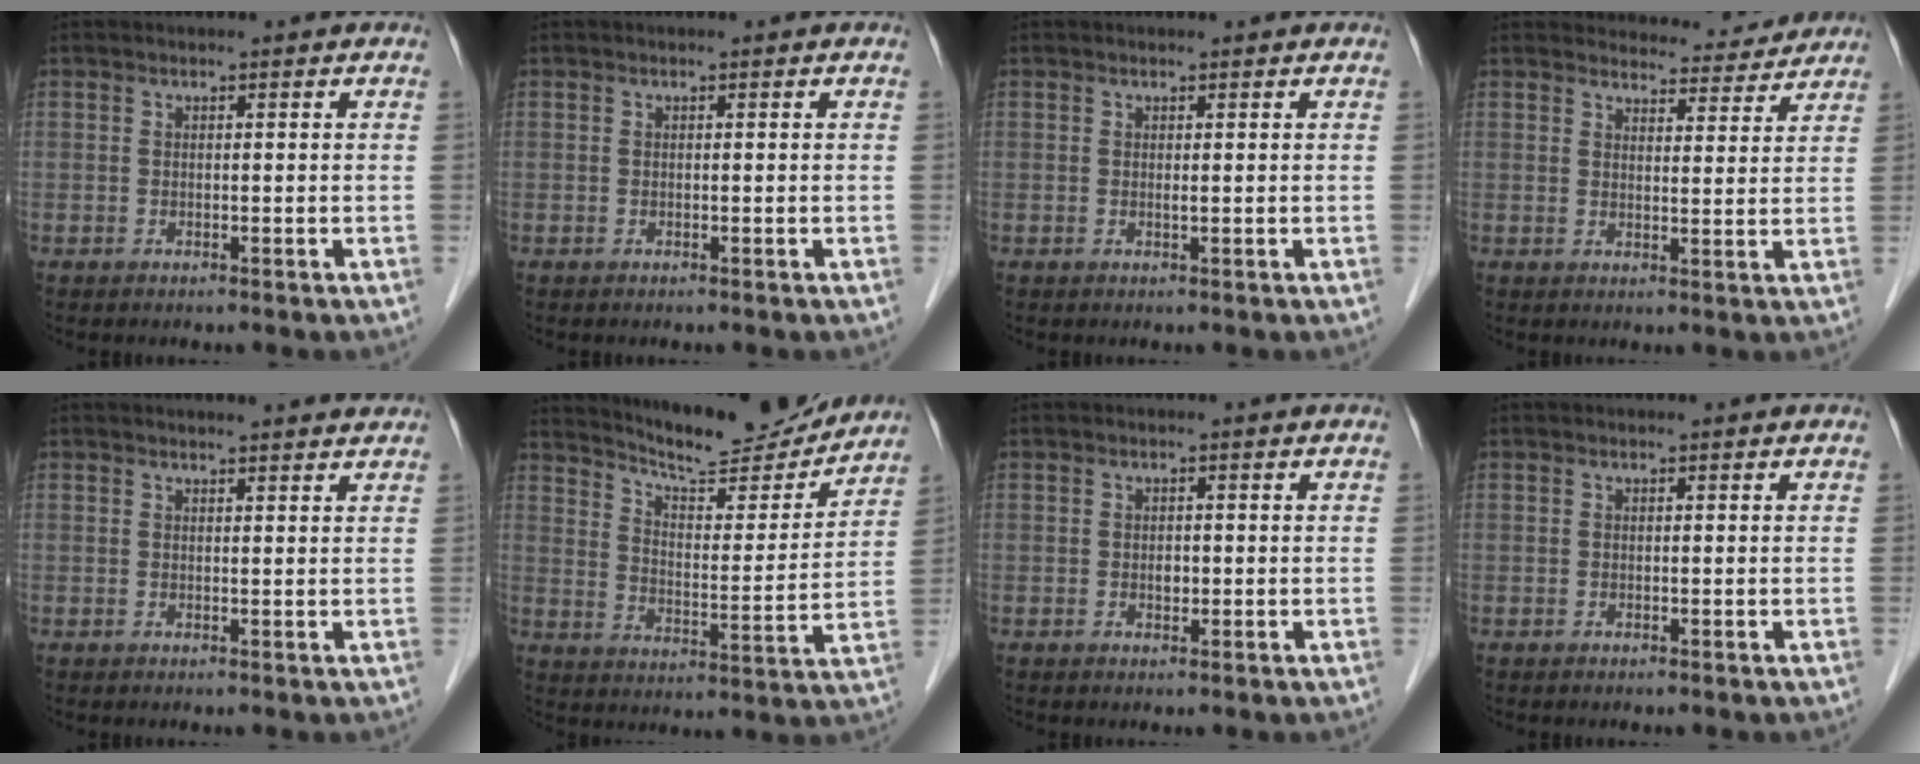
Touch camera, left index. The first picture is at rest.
{"total": 0.0}
{"total": 0.5, "force": [0.3, 0.1, 0.4], "torque": [-0.009, 0.000, 0.004]}
{"total": 8.4, "force": [8.2, 1.9, 0.4], "torque": [0.010, -0.001, 0.089]}
{"total": 5.6, "force": [5.4, 0.4, 1.5], "torque": [-0.017, 0.006, 0.050]}
{"total": 16.3, "force": [15.4, 1.9, 5.0], "torque": [-0.083, -0.018, 0.223]}
{"total": 1.1, "force": [-0.1, 0.8, 0.8], "torque": [-0.014, 0.001, 0.000]}
{"total": 0.0}